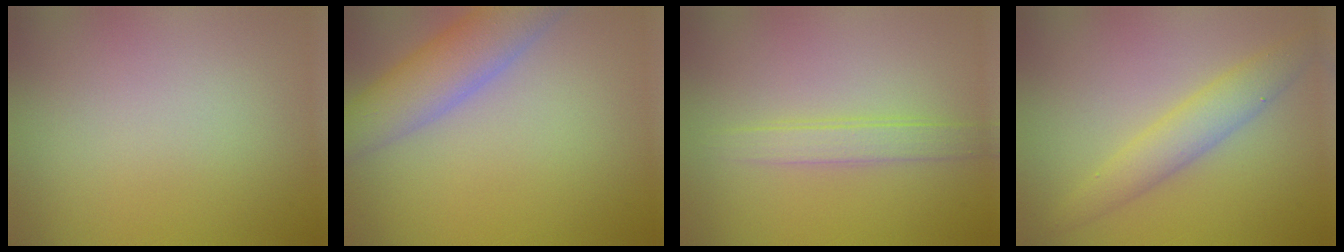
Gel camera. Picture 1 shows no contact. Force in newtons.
{"total": 5.5, "press": 5.5, "slide": 0.6}
{"total": 2.2, "press": 2.2, "slide": 0.1}
{"total": 3.4, "press": 3.4, "slide": 0.1}